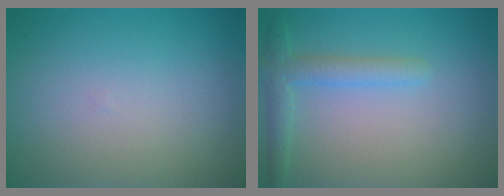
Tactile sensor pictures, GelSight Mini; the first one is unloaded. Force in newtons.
{"total": 2.6, "press": 2.6, "slide": 0.2}